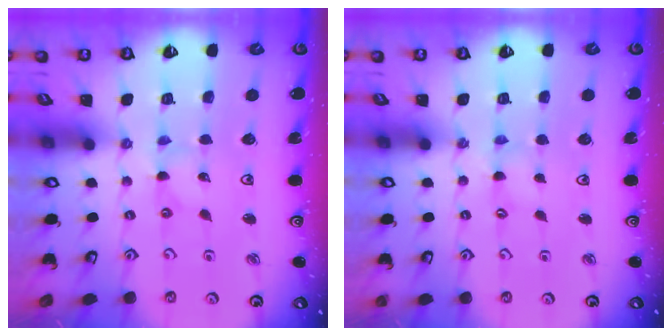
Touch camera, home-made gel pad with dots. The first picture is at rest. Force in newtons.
{"total": 0.7, "press": 0.7, "slide": 0.1}